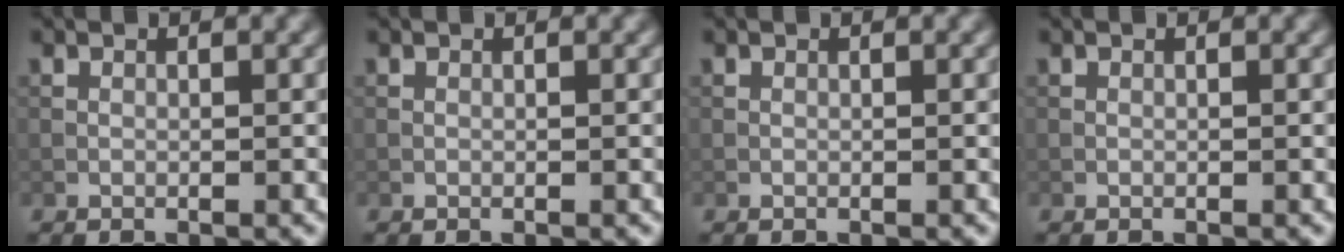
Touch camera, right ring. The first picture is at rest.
{"total": 0.0}
{"total": 0.0}
{"total": 0.0}